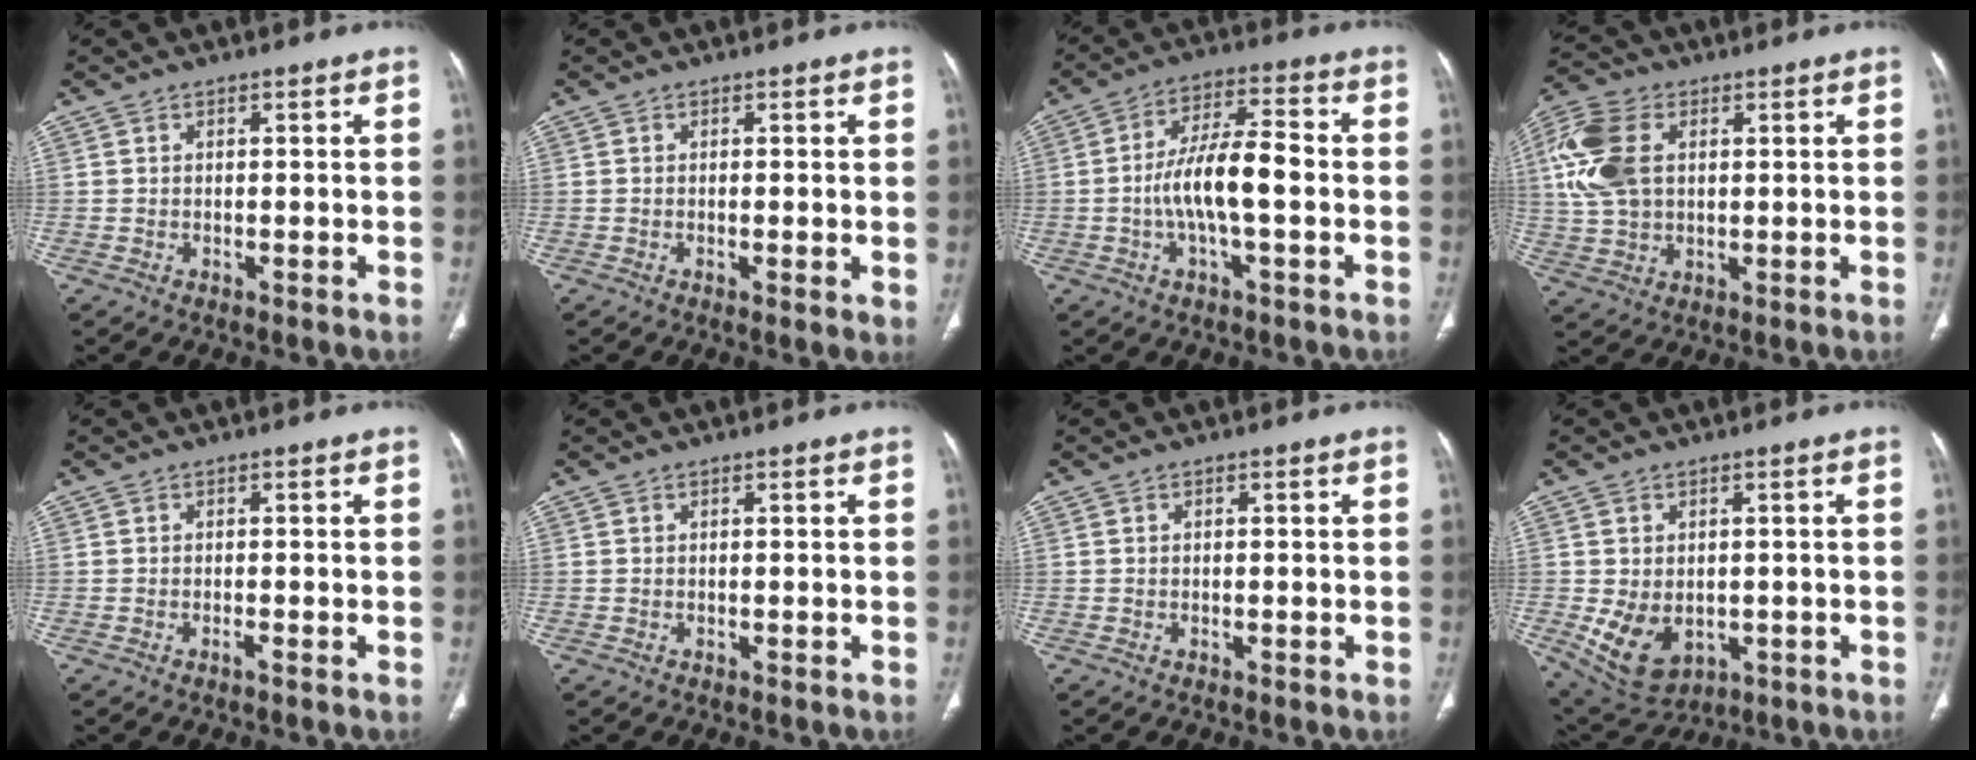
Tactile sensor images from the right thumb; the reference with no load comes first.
{"total": 1.8, "force": [0.0, 0.3, 1.8], "torque": [-0.034, -0.009, -0.003]}
{"total": 10.9, "force": [-1.6, 3.4, 10.3], "torque": [-0.196, 0.029, -0.032]}
{"total": 13.7, "force": [3.0, 9.2, 9.8], "torque": [-0.216, 0.010, 0.059]}
{"total": 0.6, "force": [-0.4, 0.0, 0.4], "torque": [-0.009, 0.000, -0.007]}
{"total": 0.0}
{"total": 0.0}
{"total": 9.1, "force": [-1.6, 6.5, 6.1], "torque": [-0.091, -0.006, -0.001]}